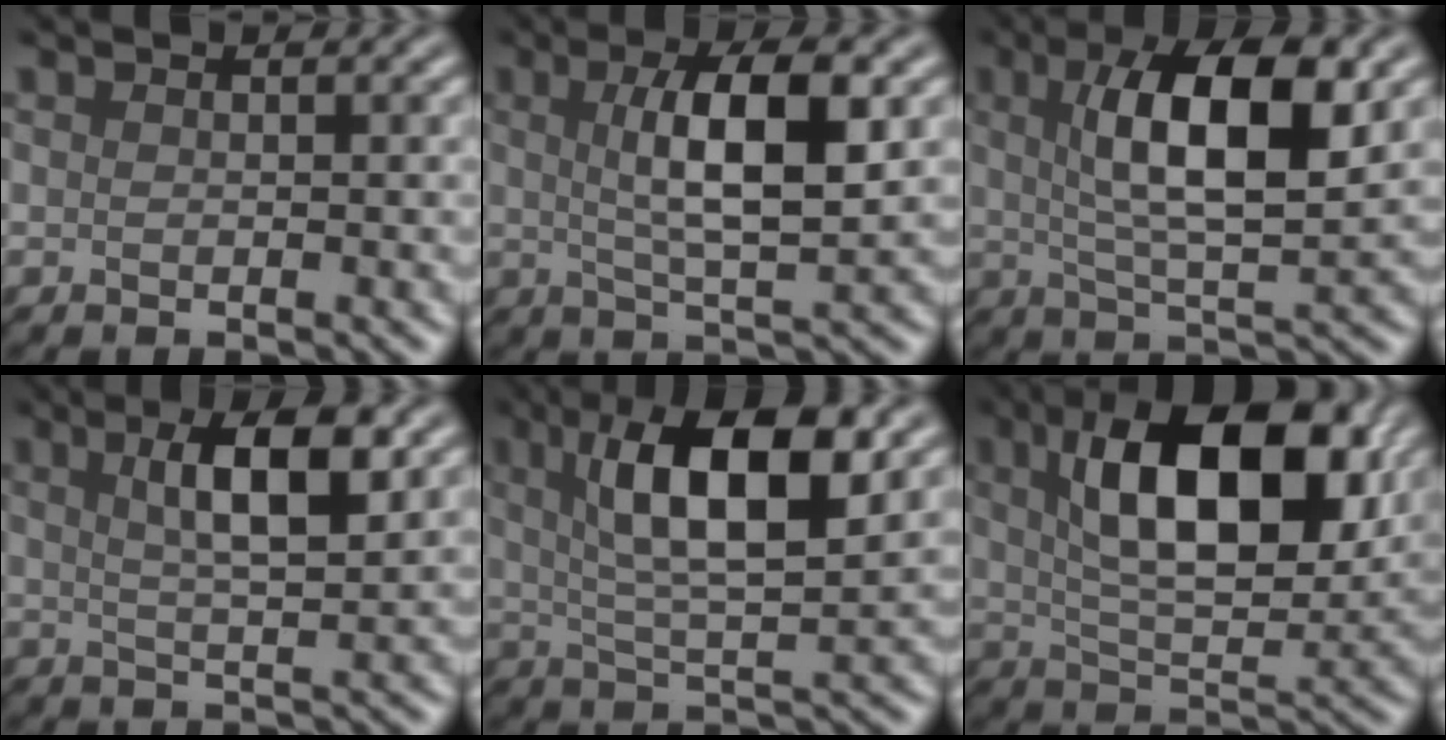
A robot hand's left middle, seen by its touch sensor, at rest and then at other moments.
{"total": 6.3, "force": [0.8, 1.4, 6.1], "torque": [-0.099, 0.010, 0.022]}
{"total": 8.4, "force": [1.7, 2.3, 7.9], "torque": [-0.128, 0.008, 0.036]}
{"total": 5.5, "force": [1.6, 1.2, 5.1], "torque": [-0.079, 0.007, 0.032]}
{"total": 8.9, "force": [2.4, 2.5, 8.2], "torque": [-0.135, 0.011, 0.047]}
{"total": 11.5, "force": [3.2, 5.0, 9.9], "torque": [-0.146, 0.011, 0.054]}